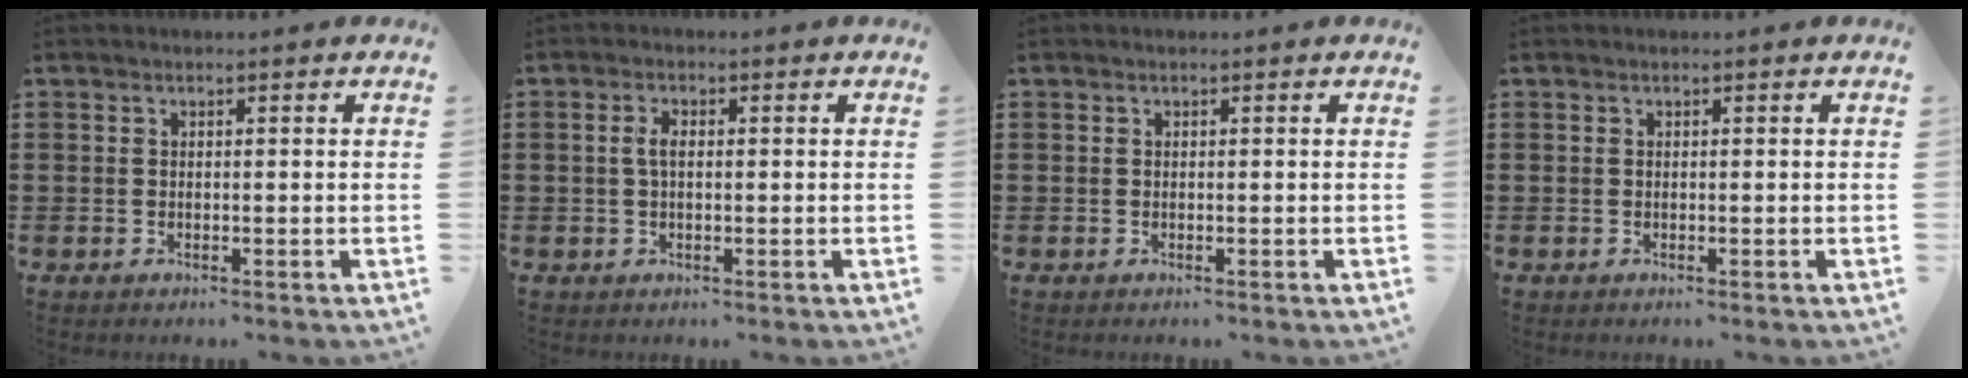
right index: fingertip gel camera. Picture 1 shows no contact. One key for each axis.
{"total": 2.3, "fx": 0.1, "fy": 1.0, "fz": 2.1, "tx": -0.043, "ty": 0.004, "tz": 0.001}
{"total": 0.0}
{"total": 0.0}